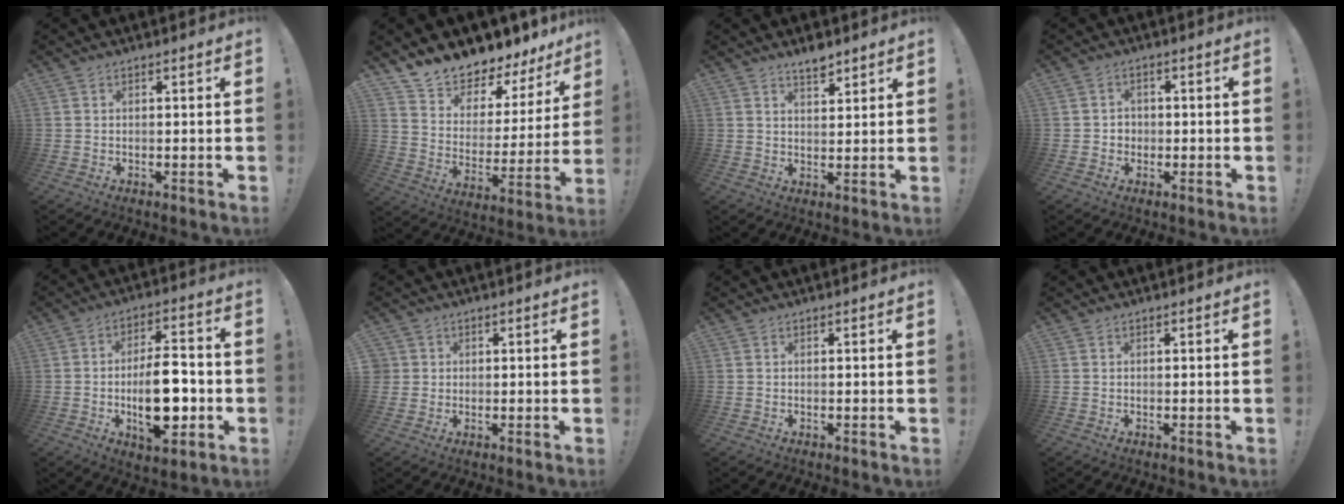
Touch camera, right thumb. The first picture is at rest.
{"total": 9.5, "force": [9.2, 2.3, 0.8], "torque": [-0.032, -0.103, 0.160]}
{"total": 4.5, "force": [3.8, 1.5, 1.9], "torque": [-0.013, -0.027, 0.063]}
{"total": 2.8, "force": [-0.6, 2.5, 1.0], "torque": [-0.015, 0.004, -0.012]}
{"total": 16.7, "force": [-3.5, 7.7, 14.4], "torque": [-0.233, 0.005, -0.059]}
{"total": 2.5, "force": [0.6, 2.4, 0.2], "torque": [-0.007, 0.003, 0.012]}
{"total": 0.0}
{"total": 0.0}